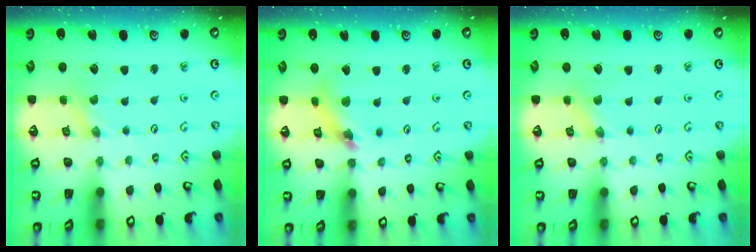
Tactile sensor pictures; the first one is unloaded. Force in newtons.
{"total": 9.3, "press": 9.2, "slide": 1.1}
{"total": 0.0}